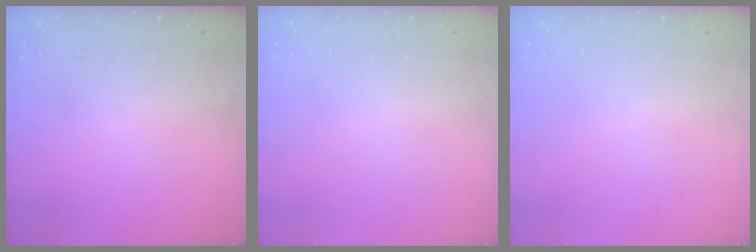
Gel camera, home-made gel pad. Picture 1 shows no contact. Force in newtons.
{"total": 0.0}
{"total": 0.0}